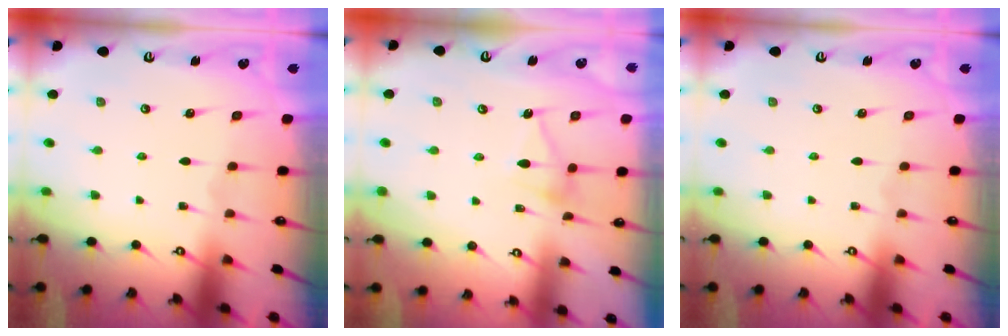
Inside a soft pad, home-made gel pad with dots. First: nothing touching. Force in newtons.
{"total": 10.1, "press": 10.1, "slide": 0.9}
{"total": 0.0}